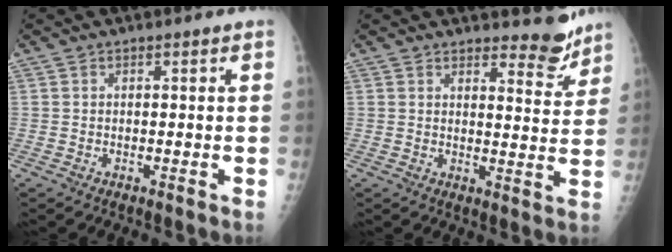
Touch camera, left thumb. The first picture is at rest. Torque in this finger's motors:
{"motor_torque": [-0.28, 0.23, -0.21, -0.12, 0.05]}